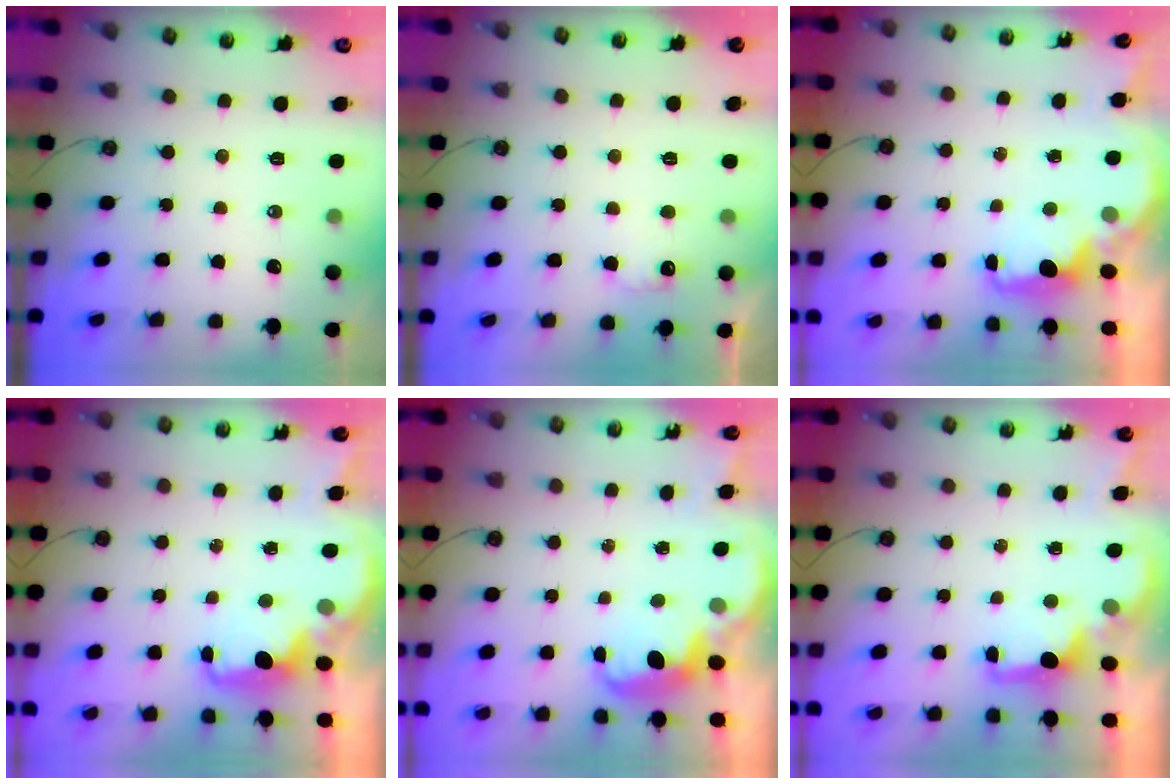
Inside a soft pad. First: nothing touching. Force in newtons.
{"total": 6.8, "press": 6.8, "slide": 0.5}
{"total": 2.1, "press": 2.0, "slide": 0.5}
{"total": 2.3, "press": 2.1, "slide": 0.9}
{"total": 2.7, "press": 2.7, "slide": 0.7}
{"total": 1.6, "press": 1.4, "slide": 0.7}